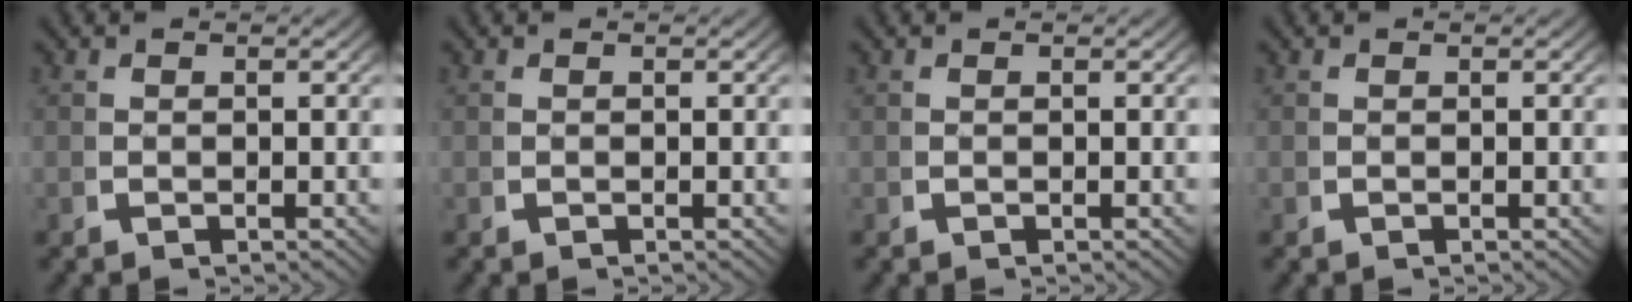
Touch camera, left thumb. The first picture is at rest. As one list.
[{"total": 0.0}, {"total": 0.0}, {"total": 0.0}]